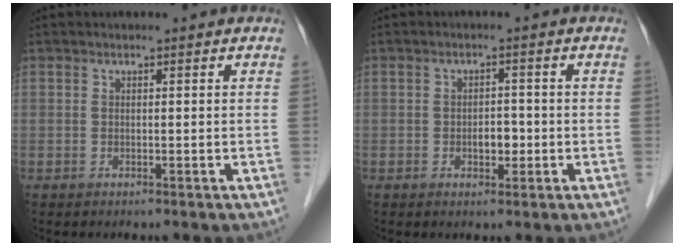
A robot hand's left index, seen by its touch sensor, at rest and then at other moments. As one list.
[{"total": 2.6, "force": [-0.7, 1.5, 2.0], "torque": [-0.029, 0.004, -0.007]}]